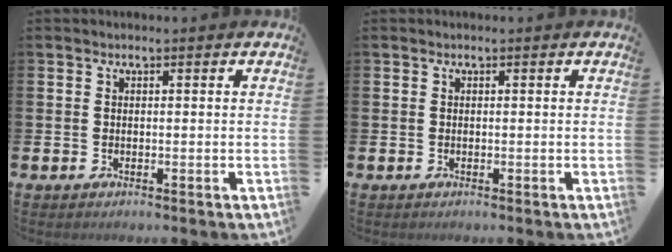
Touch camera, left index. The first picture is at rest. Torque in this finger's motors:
{"motor_torque": [-0.07, -0.05, 0.00, 0.00]}